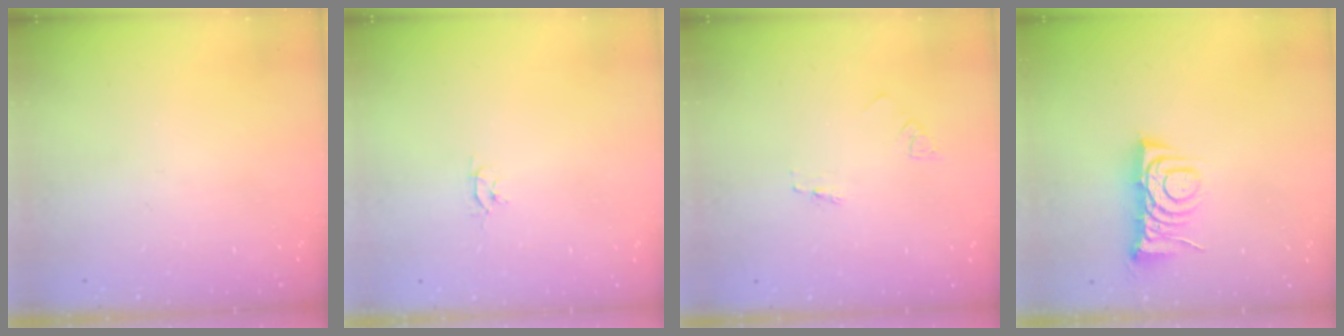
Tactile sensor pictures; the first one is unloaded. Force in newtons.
{"total": 2.6, "press": 2.6, "slide": 0.3}
{"total": 1.8, "press": 1.8, "slide": 0.2}
{"total": 7.1, "press": 7.1, "slide": 0.9}